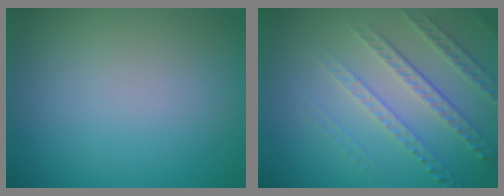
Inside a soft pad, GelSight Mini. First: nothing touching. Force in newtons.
{"total": 4.9, "press": 3.4, "slide": 3.6}